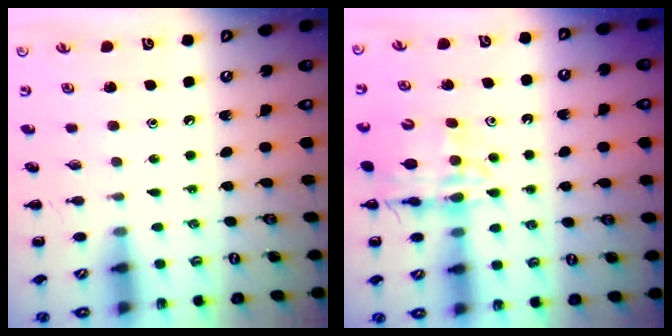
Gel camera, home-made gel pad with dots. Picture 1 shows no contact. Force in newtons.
{"total": 12.1, "press": 11.7, "slide": 3.2}